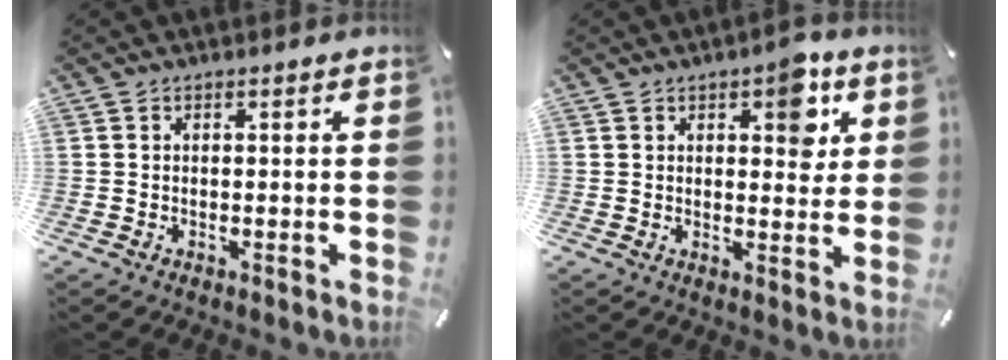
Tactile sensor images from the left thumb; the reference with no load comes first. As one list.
[{"total": 7.9, "force": [3.7, 4.2, 5.6], "torque": [-0.046, -0.020, 0.052]}]